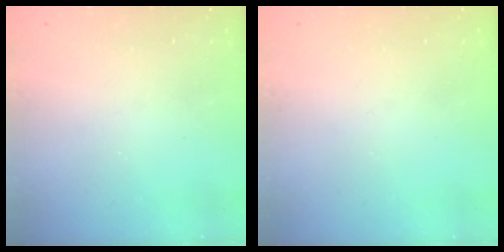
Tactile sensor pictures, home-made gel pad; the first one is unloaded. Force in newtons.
{"total": 0.0}